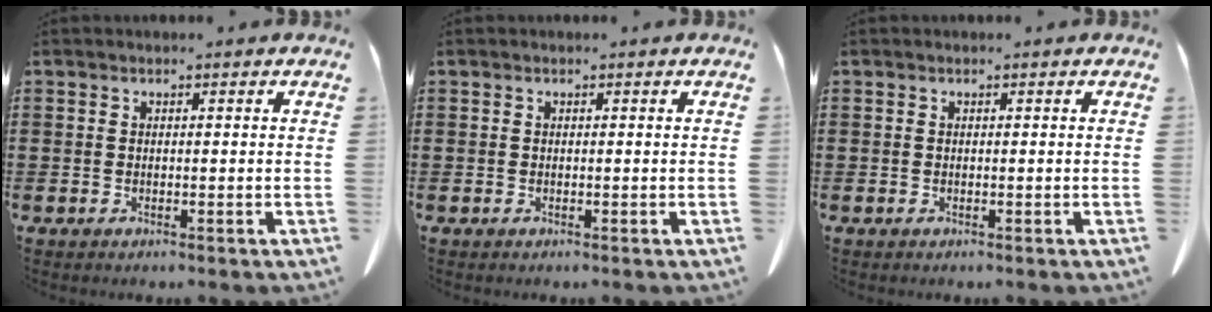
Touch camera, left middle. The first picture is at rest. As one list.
[{"total": 0.0}, {"total": 0.0}]